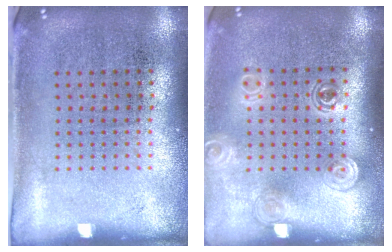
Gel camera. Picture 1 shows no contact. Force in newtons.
{"total": 1.4, "press": 1.2, "slide": 0.8}